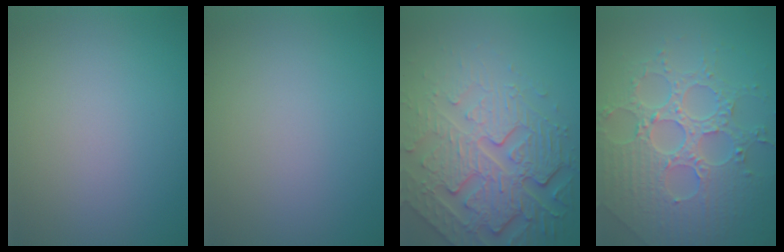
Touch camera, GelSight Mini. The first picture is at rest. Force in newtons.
{"total": 0.0}
{"total": 7.1, "press": 5.6, "slide": 4.4}
{"total": 7.9, "press": 5.9, "slide": 5.4}